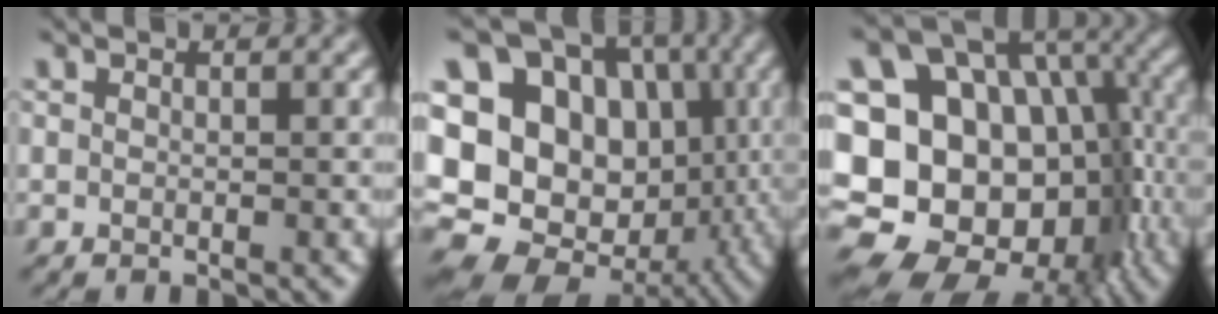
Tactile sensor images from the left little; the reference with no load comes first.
{"total": 15.6, "force": [-0.4, 12.8, 8.9], "torque": [-0.181, 0.004, -0.010]}
{"total": 20.2, "force": [-3.2, 16.4, 11.3], "torque": [-0.168, 0.027, -0.049]}